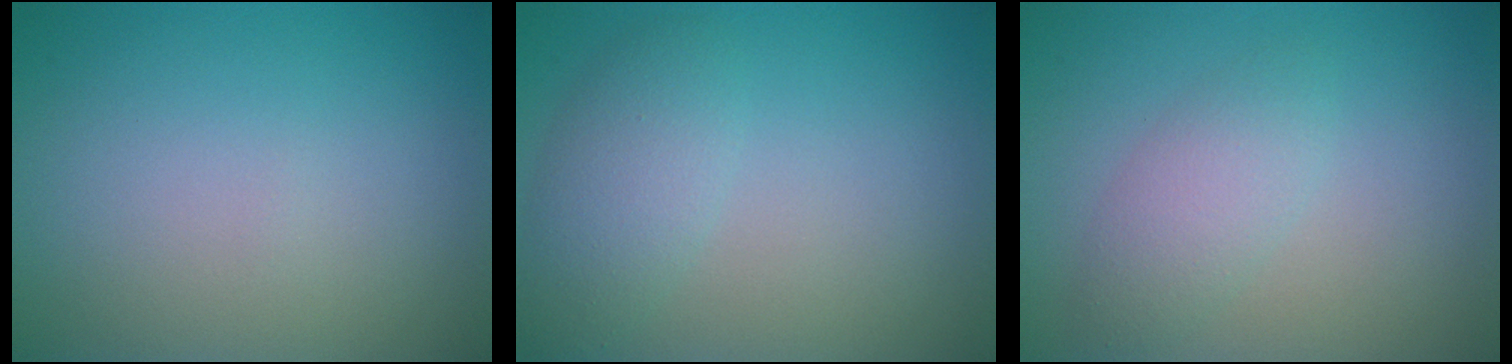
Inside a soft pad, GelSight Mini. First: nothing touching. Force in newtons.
{"total": 3.0, "press": 3.0, "slide": 0.1}
{"total": 2.4, "press": 2.4, "slide": 0.0}